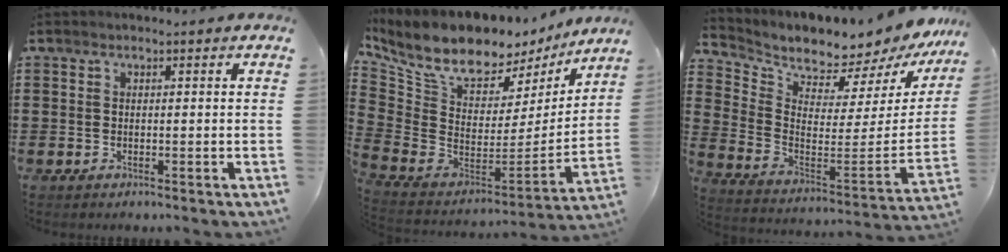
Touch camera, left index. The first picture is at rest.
{"total": 9.6, "force": [7.6, 3.9, 4.4], "torque": [-0.117, -0.057, 0.136]}
{"total": 6.1, "force": [6.0, 0.6, 0.0], "torque": [-0.036, -0.078, 0.099]}